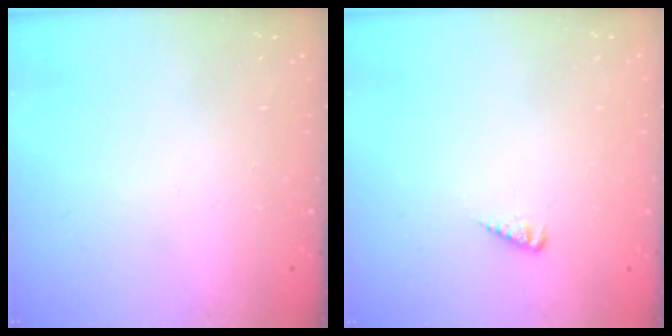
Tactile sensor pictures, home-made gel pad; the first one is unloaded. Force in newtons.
{"total": 1.9, "press": 1.8, "slide": 0.3}